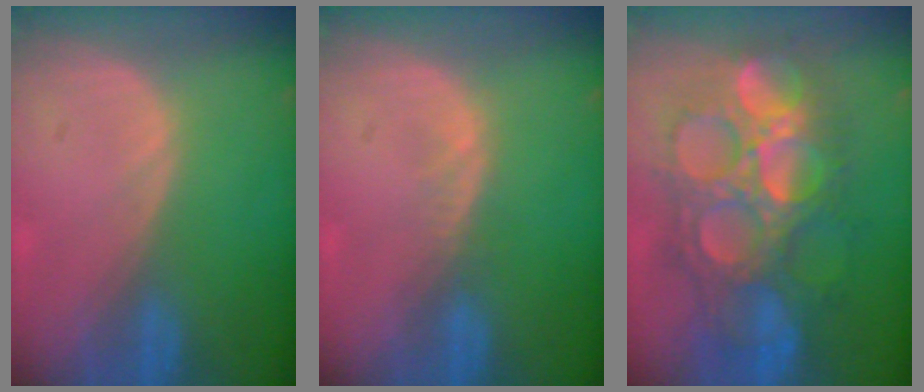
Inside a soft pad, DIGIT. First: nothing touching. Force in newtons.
{"total": 1.1, "press": 1.1, "slide": 0.3}
{"total": 13.6, "press": 13.5, "slide": 1.5}